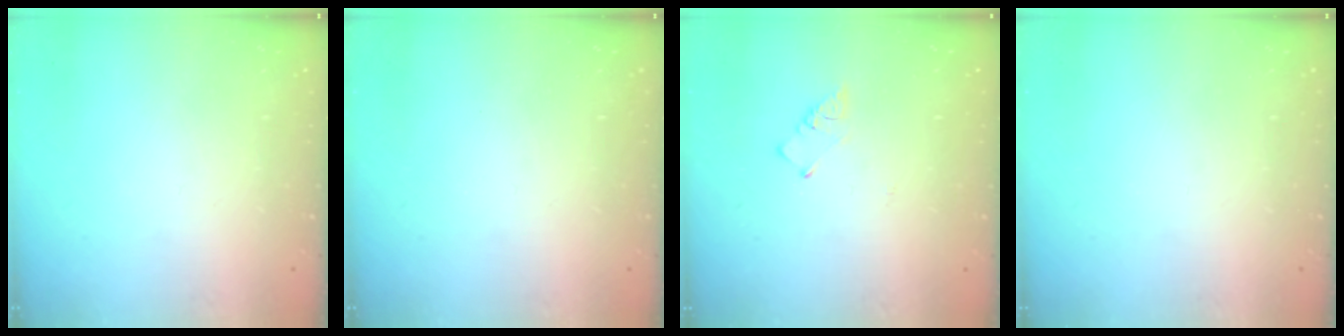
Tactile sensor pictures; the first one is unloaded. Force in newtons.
{"total": 0.0}
{"total": 3.5, "press": 3.5, "slide": 0.4}
{"total": 0.0}